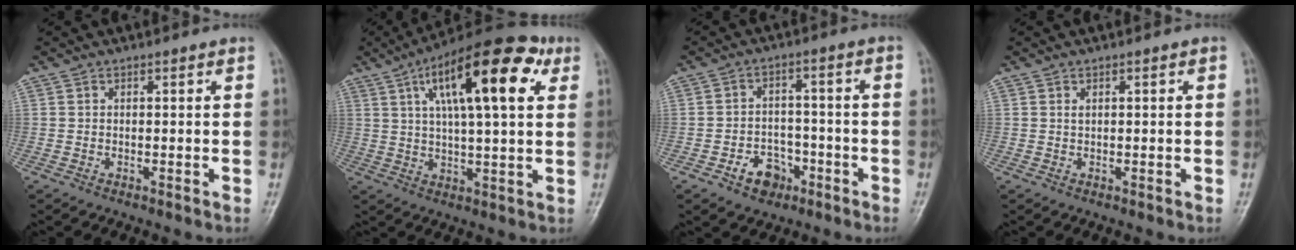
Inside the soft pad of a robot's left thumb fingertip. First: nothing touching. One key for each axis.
{"total": 19.9, "fx": 7.7, "fy": 6.7, "fz": 17.1, "tx": -0.248, "ty": 0.003, "tz": 0.114}
{"total": 6.7, "fx": -3.5, "fy": 4.9, "fz": 2.9, "tx": -0.015, "ty": 0.032, "tz": -0.053}
{"total": 0.8, "fx": 0.2, "fy": 0.4, "fz": 0.6, "tx": -0.011, "ty": 0.006, "tz": 0.008}